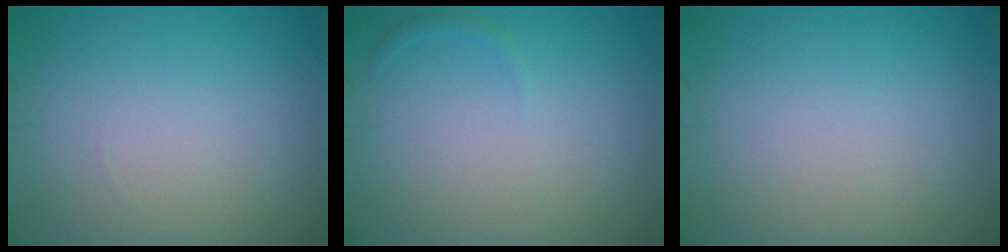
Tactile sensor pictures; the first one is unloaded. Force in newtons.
{"total": 0.5, "press": 0.5, "slide": 0.1}
{"total": 0.0}